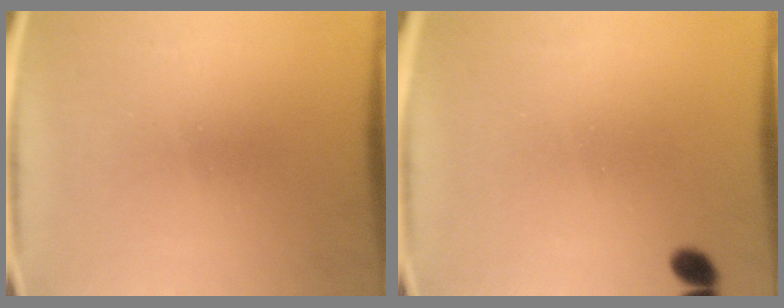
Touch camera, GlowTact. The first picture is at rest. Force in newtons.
{"total": 2.1}